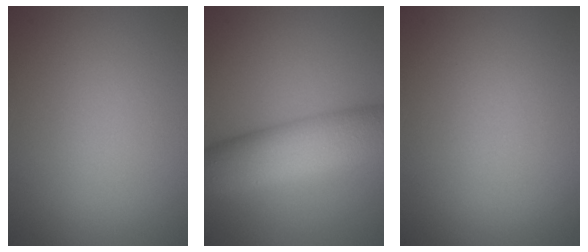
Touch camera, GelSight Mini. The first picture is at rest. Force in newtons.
{"total": 8.7, "press": 8.7, "slide": 0.3}
{"total": 0.0}